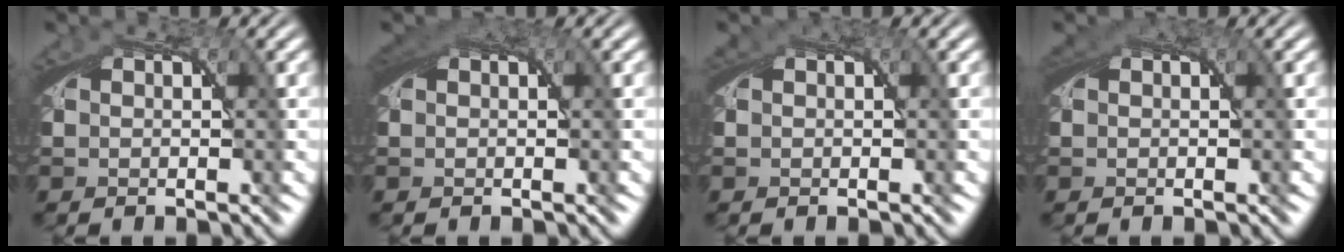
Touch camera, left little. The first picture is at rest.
{"total": 1.8, "force": [0.6, 1.2, 1.2], "torque": [-0.024, -0.004, 0.009]}
{"total": 0.6, "force": [0.3, 0.4, 0.3], "torque": [-0.005, -0.001, 0.003]}
{"total": 1.1, "force": [0.4, 0.8, 0.7], "torque": [-0.013, -0.002, 0.006]}